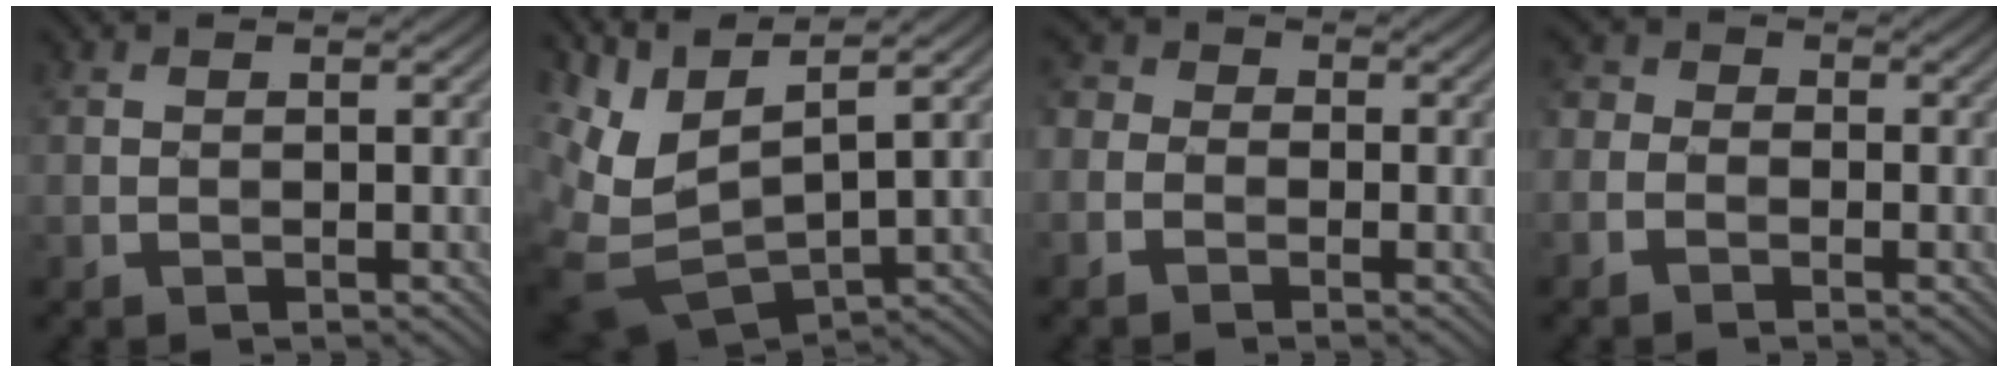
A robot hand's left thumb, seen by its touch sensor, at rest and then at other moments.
{"total": 9.1, "force": [4.6, 3.2, 7.1], "torque": [-0.192, -0.003, 0.099]}
{"total": 3.1, "force": [-1.6, 2.4, 1.2], "torque": [-0.032, 0.003, -0.046]}
{"total": 2.8, "force": [-1.6, 2.1, 1.0], "torque": [-0.026, 0.003, -0.046]}